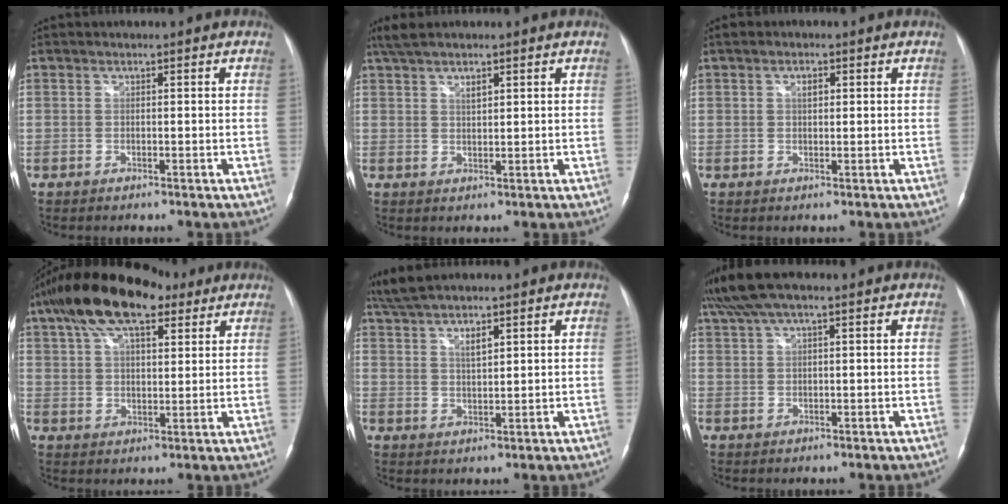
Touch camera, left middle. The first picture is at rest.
{"total": 4.9, "force": [3.2, 1.1, 3.5], "torque": [-0.077, 0.011, 0.060]}
{"total": 1.8, "force": [0.7, 0.9, 1.4], "torque": [-0.030, 0.002, 0.011]}
{"total": 14.8, "force": [9.8, 5.6, 9.6], "torque": [-0.190, 0.046, 0.175]}
{"total": 7.0, "force": [5.0, 1.2, 4.7], "torque": [-0.103, 0.012, 0.094]}
{"total": 8.0, "force": [5.6, 1.9, 5.3], "torque": [-0.111, 0.043, 0.103]}